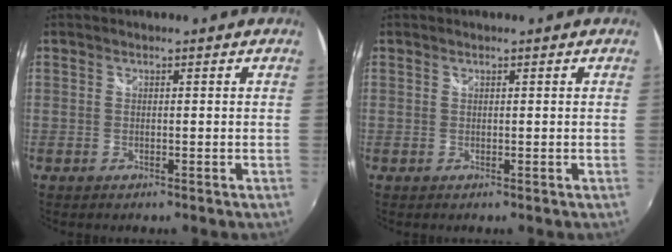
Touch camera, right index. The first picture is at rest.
{"total": 0.0}